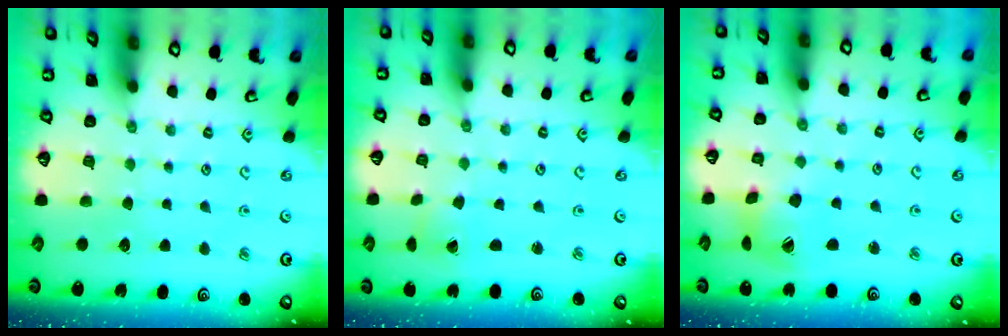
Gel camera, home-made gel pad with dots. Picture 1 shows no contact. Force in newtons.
{"total": 1.0, "press": 1.0, "slide": 0.0}
{"total": 9.0, "press": 8.9, "slide": 1.1}